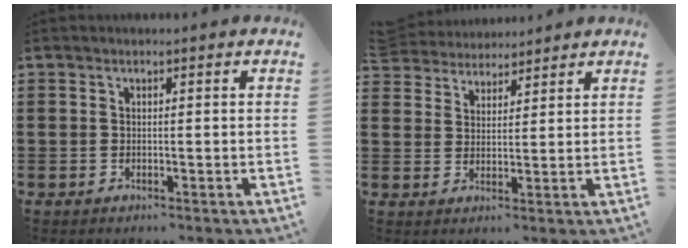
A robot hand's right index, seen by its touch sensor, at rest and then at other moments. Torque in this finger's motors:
{"motor_torque": [0.97, 1.17, -0.07, -0.02]}